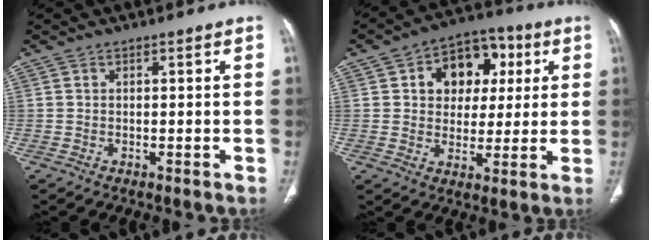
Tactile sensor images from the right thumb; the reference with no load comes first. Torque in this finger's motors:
{"motor_torque": [0.22, 2.27, 0.92, 0.61, 0.07]}